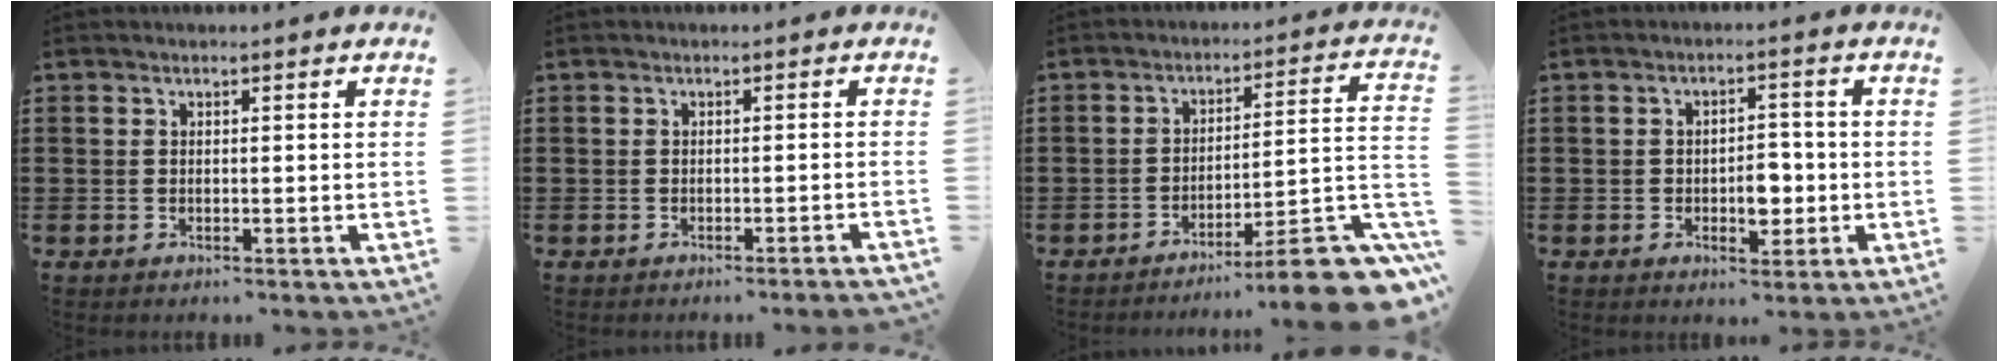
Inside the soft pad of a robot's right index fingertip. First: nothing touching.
{"total": 1.0, "force": [-0.8, -0.3, 0.6], "torque": [-0.010, -0.002, -0.016]}
{"total": 9.6, "force": [-7.3, 0.5, 6.2], "torque": [-0.087, 0.006, -0.136]}
{"total": 4.7, "force": [-1.2, 2.7, 3.7], "torque": [-0.059, 0.004, -0.023]}